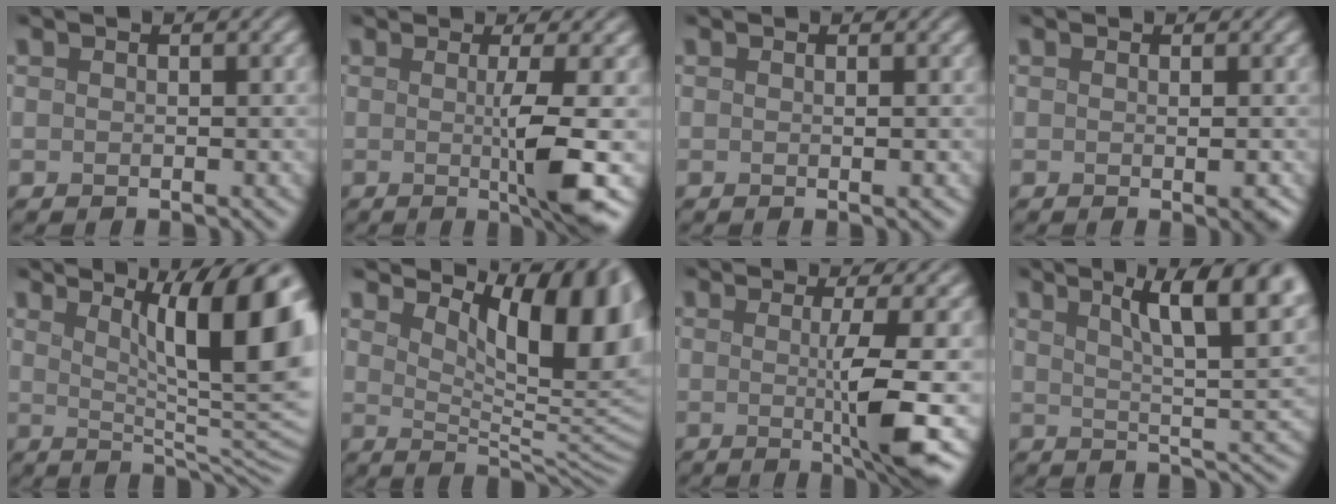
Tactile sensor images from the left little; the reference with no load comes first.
{"total": 5.0, "force": [-0.4, 0.3, 5.0], "torque": [-0.085, -0.007, -0.004]}
{"total": 0.7, "force": [0.1, 0.1, 0.6], "torque": [-0.005, 0.001, -0.001]}
{"total": 1.6, "force": [-0.1, 0.3, 1.5], "torque": [-0.012, 0.000, -0.004]}
{"total": 13.0, "force": [4.4, 3.2, 11.8], "torque": [-0.121, 0.001, 0.067]}
{"total": 11.7, "force": [5.8, 4.0, 9.4], "torque": [-0.112, -0.005, 0.092]}
{"total": 5.6, "force": [-0.4, 0.3, 5.6], "torque": [-0.096, -0.008, -0.004]}
{"total": 11.2, "force": [5.2, 3.3, 9.4], "torque": [-0.100, 0.018, 0.068]}